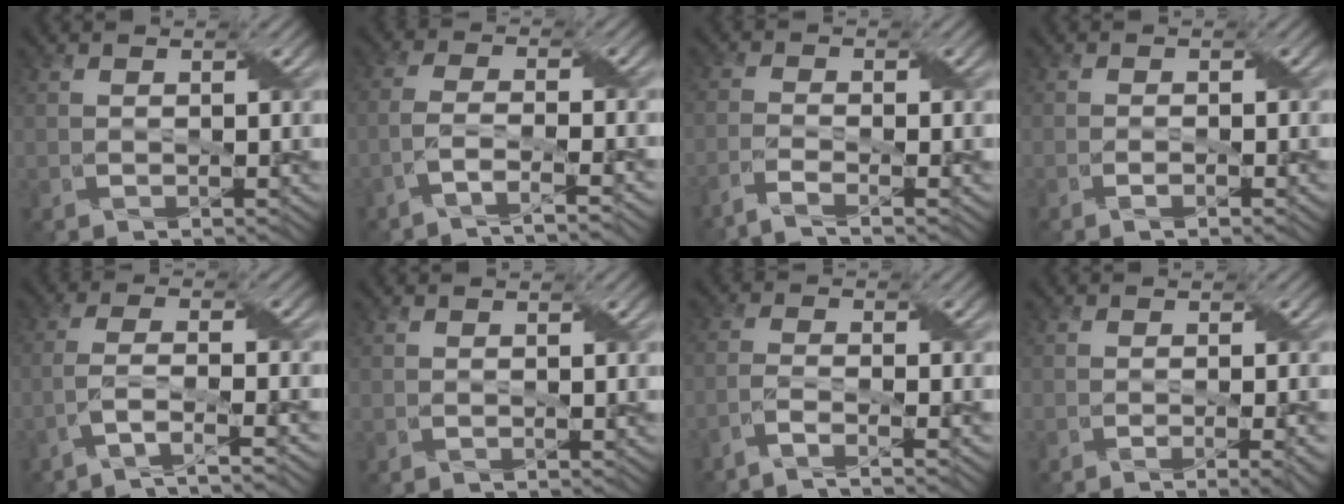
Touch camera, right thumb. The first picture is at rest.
{"total": 5.5, "force": [-3.7, 1.0, 3.9], "torque": [-0.067, 0.008, -0.077]}
{"total": 3.7, "force": [-2.8, 0.6, 2.4], "torque": [-0.040, 0.001, -0.066]}
{"total": 1.8, "force": [-1.1, 0.2, 1.4], "torque": [-0.023, 0.007, -0.026]}
{"total": 6.3, "force": [-4.2, 1.2, 4.5], "torque": [-0.078, 0.008, -0.084]}
{"total": 0.0}
{"total": 3.9, "force": [-3.0, 0.5, 2.4], "torque": [-0.039, 0.005, -0.071]}
{"total": 4.3, "force": [-2.0, 1.1, 3.7], "torque": [-0.042, 0.002, -0.024]}